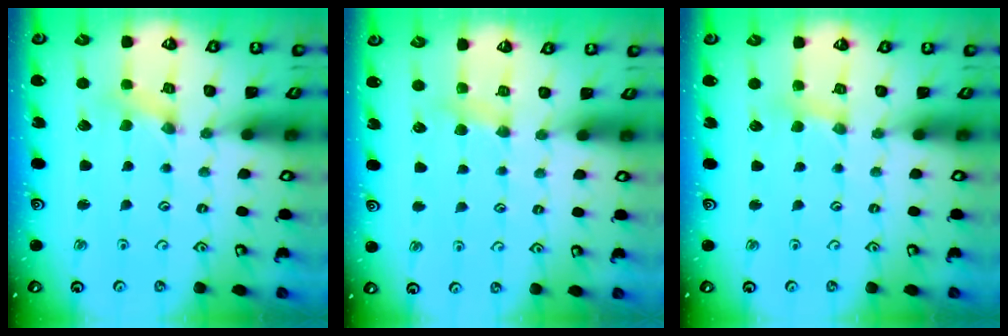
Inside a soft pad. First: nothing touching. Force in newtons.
{"total": 4.4, "press": 4.3, "slide": 0.6}
{"total": 2.6, "press": 2.6, "slide": 0.4}